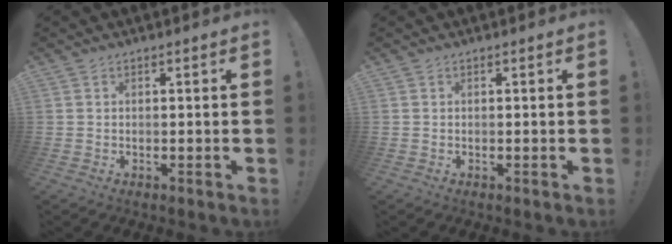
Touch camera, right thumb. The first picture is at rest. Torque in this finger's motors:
{"motor_torque": [-0.01, -0.01, 0.07, -0.06, 0.00]}